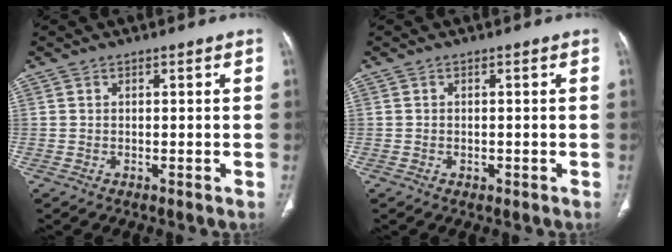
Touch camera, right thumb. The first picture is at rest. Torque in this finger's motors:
{"motor_torque": [-0.38, -0.06, 0.00, 0.42, 0.00]}